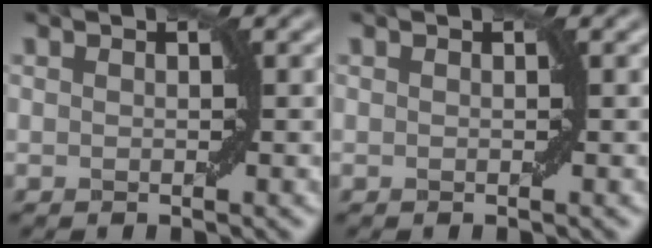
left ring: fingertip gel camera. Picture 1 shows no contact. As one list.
[{"total": 0.0}]